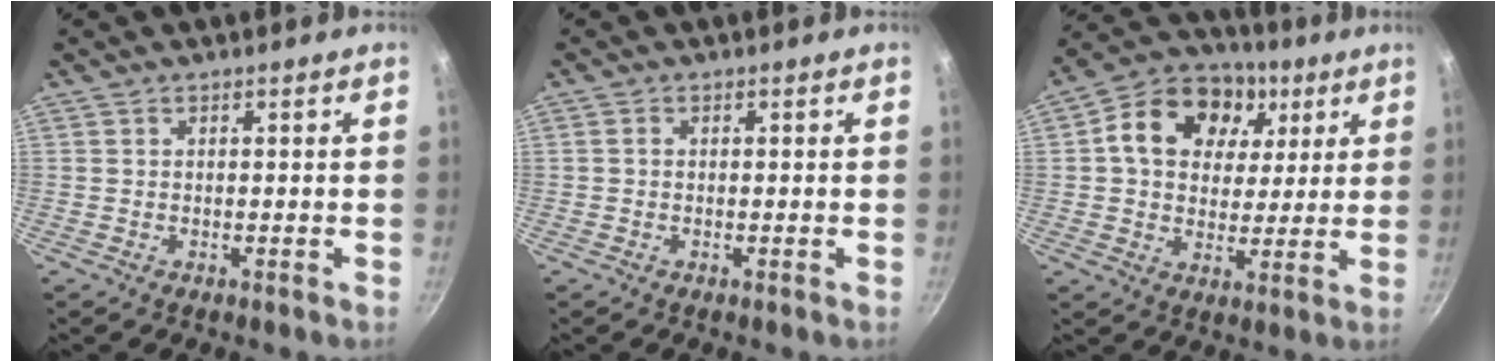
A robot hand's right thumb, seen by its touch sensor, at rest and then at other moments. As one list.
[{"total": 0.8, "force": [0.0, 0.7, 0.4], "torque": [-0.006, 0.005, -0.002]}, {"total": 17.2, "force": [5.2, 13.1, 9.8], "torque": [-0.151, 0.010, 0.071]}]